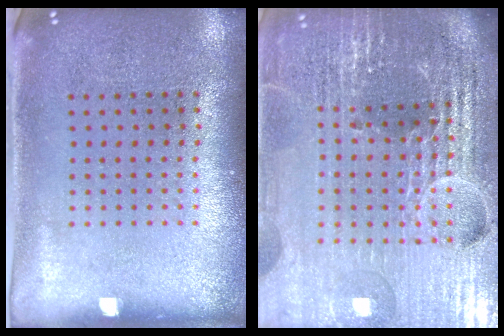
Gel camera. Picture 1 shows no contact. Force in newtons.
{"total": 6.5, "press": 5.7, "slide": 3.2}